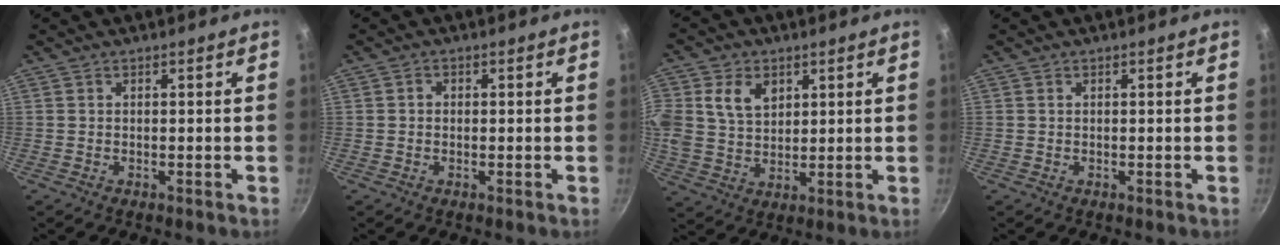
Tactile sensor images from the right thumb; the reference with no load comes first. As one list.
[{"total": 1.1, "force": [0.0, 1.0, 0.5], "torque": [-0.008, 0.006, -0.002]}, {"total": 11.5, "force": [3.8, 8.6, 6.6], "torque": [-0.128, 0.000, 0.072]}, {"total": 0.0}]